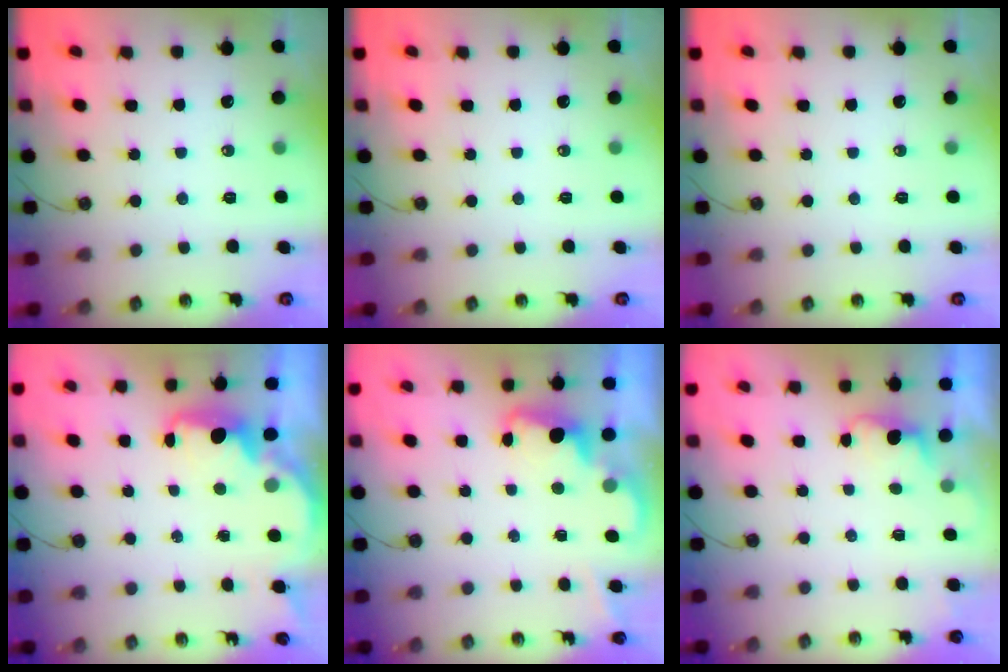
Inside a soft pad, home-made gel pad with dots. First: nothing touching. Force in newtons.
{"total": 0.0}
{"total": 0.0}
{"total": 2.4, "press": 2.3, "slide": 0.8}
{"total": 2.4, "press": 2.3, "slide": 0.5}
{"total": 1.1, "press": 0.8, "slide": 0.8}